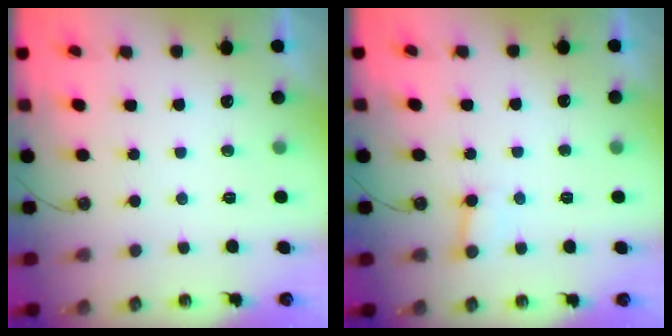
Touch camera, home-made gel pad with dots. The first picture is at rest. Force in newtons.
{"total": 5.6, "press": 5.6, "slide": 0.6}